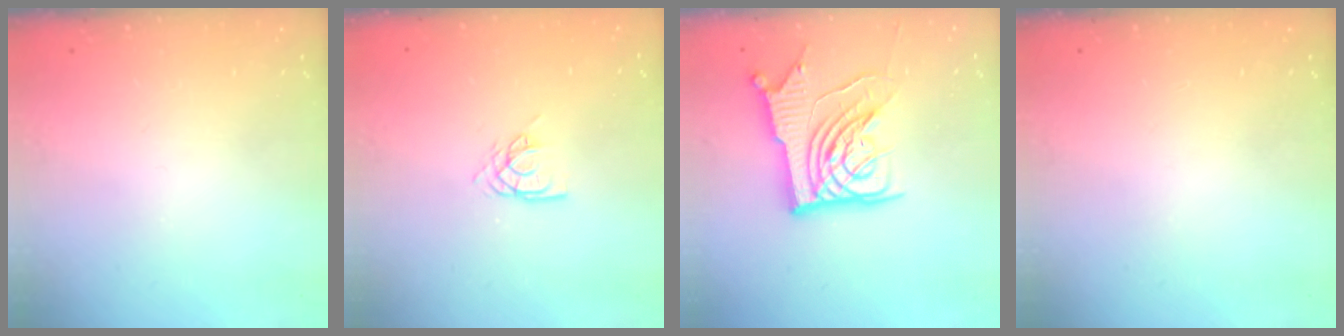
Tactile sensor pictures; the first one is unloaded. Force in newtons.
{"total": 6.0, "press": 6.0, "slide": 0.5}
{"total": 13.3, "press": 13.1, "slide": 1.9}
{"total": 0.0}